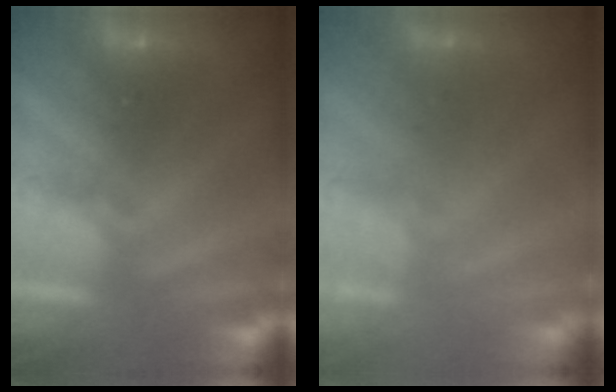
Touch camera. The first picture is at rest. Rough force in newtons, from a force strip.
{"total": 2.0}